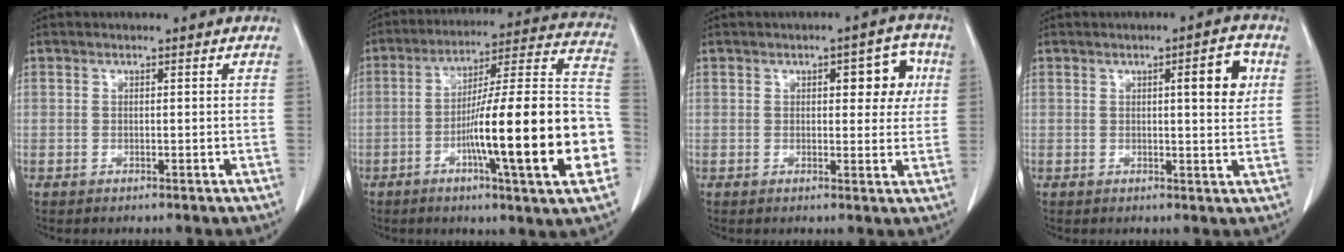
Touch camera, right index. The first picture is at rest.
{"total": 23.3, "force": [-6.3, 1.1, 22.4], "torque": [-0.275, 0.011, -0.097]}
{"total": 6.0, "force": [1.7, 2.5, 5.1], "torque": [-0.054, 0.018, 0.020]}
{"total": 5.4, "force": [1.5, 0.9, 5.1], "torque": [-0.069, 0.003, 0.019]}